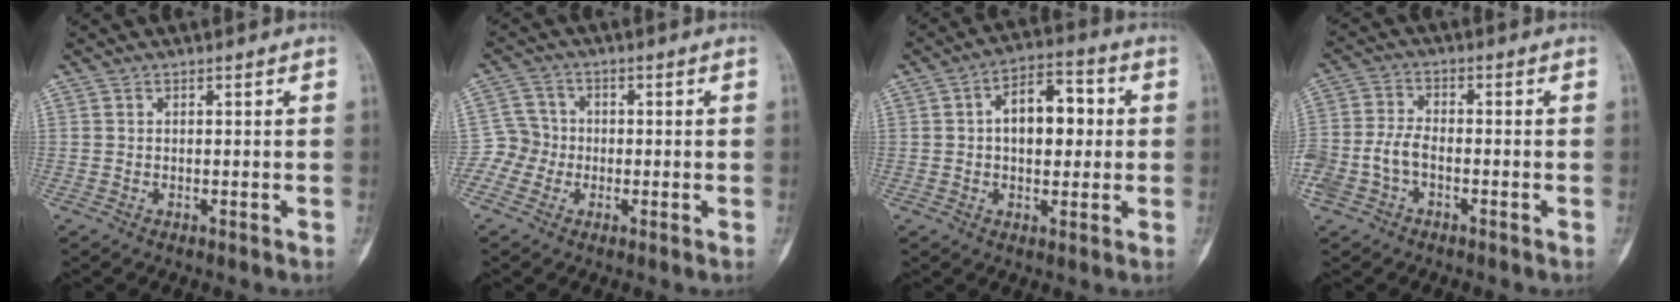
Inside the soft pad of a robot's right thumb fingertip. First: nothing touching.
{"total": 4.8, "force": [-1.4, 4.6, 0.5], "torque": [0.018, 0.013, -0.038]}
{"total": 10.7, "force": [1.2, 6.1, 8.7], "torque": [-0.106, 0.021, 0.014]}
{"total": 7.8, "force": [-2.5, 5.0, 5.5], "torque": [-0.127, 0.025, -0.051]}